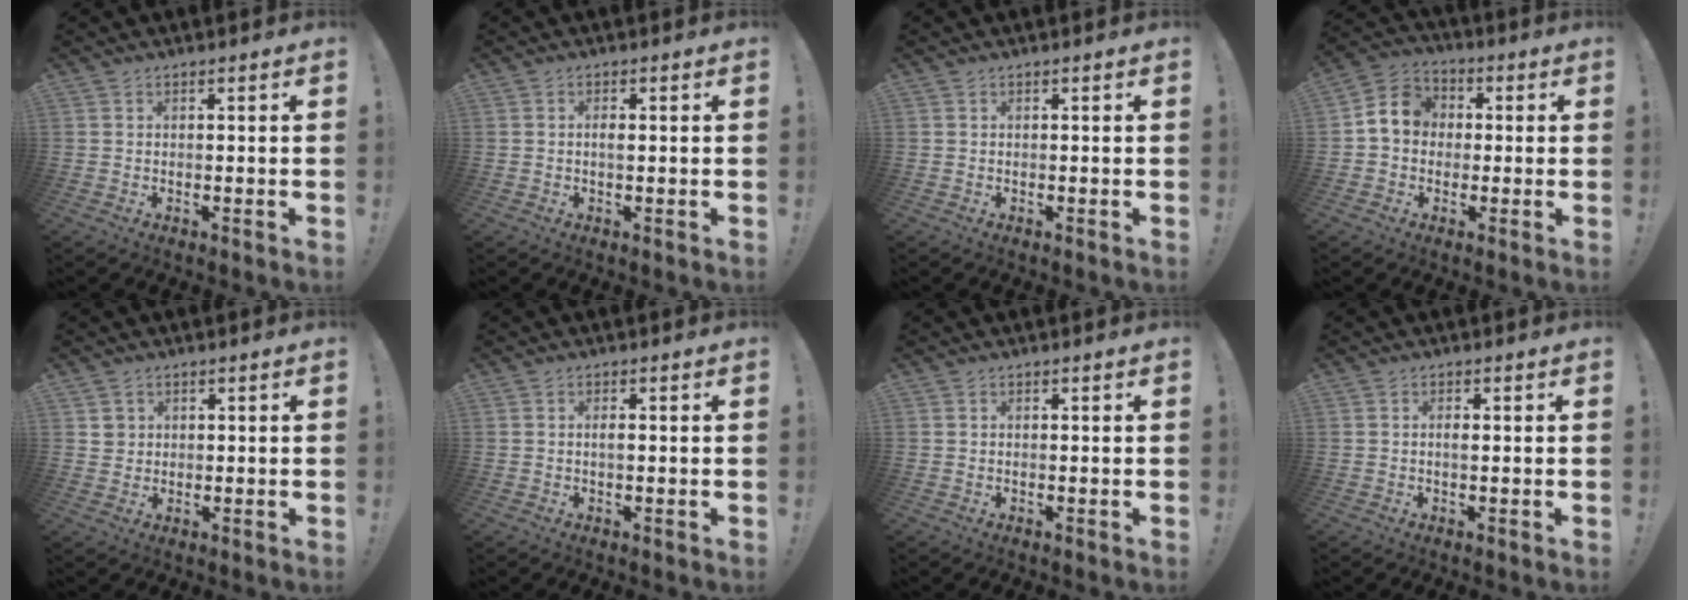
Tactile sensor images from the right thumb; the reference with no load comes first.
{"total": 1.5, "force": [-0.2, 0.5, 1.4], "torque": [-0.021, 0.001, -0.005]}
{"total": 0.0}
{"total": 9.5, "force": [0.6, 8.5, 4.2], "torque": [-0.052, 0.019, 0.018]}
{"total": 2.8, "force": [1.4, 2.4, 0.3], "torque": [0.005, -0.006, 0.024]}
{"total": 1.4, "force": [-0.2, 0.4, 1.3], "torque": [-0.020, -0.001, -0.005]}
{"total": 0.0}
{"total": 1.2, "force": [-0.1, 0.4, 1.2], "torque": [-0.016, 0.001, -0.005]}